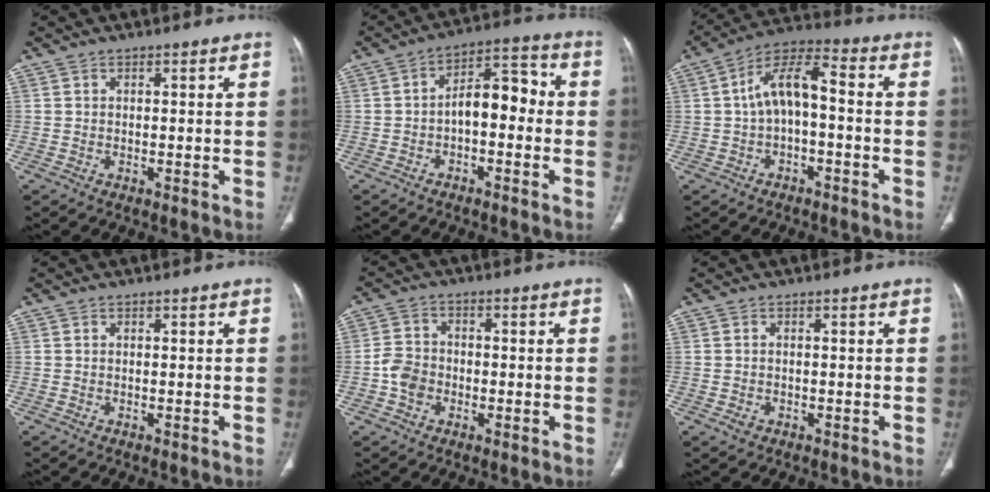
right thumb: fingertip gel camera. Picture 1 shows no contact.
{"total": 8.8, "force": [-1.3, 4.8, 7.3], "torque": [-0.089, 0.044, -0.031]}
{"total": 9.7, "force": [-0.5, 4.7, 8.4], "torque": [-0.150, 0.045, -0.017]}
{"total": 0.0}
{"total": 5.2, "force": [-1.4, 4.1, 2.7], "torque": [-0.043, 0.016, -0.033]}
{"total": 1.3, "force": [-0.6, 1.0, 0.6], "torque": [-0.012, 0.005, -0.006]}